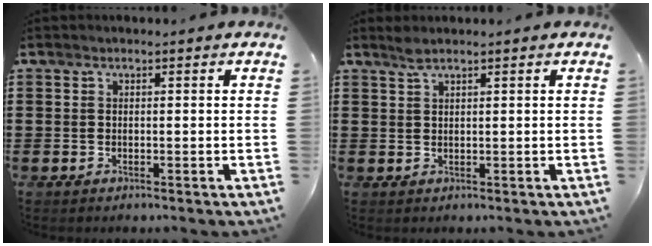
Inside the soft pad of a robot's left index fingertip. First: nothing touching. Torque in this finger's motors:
{"motor_torque": [0.40, -0.41, 0.00, 0.04]}